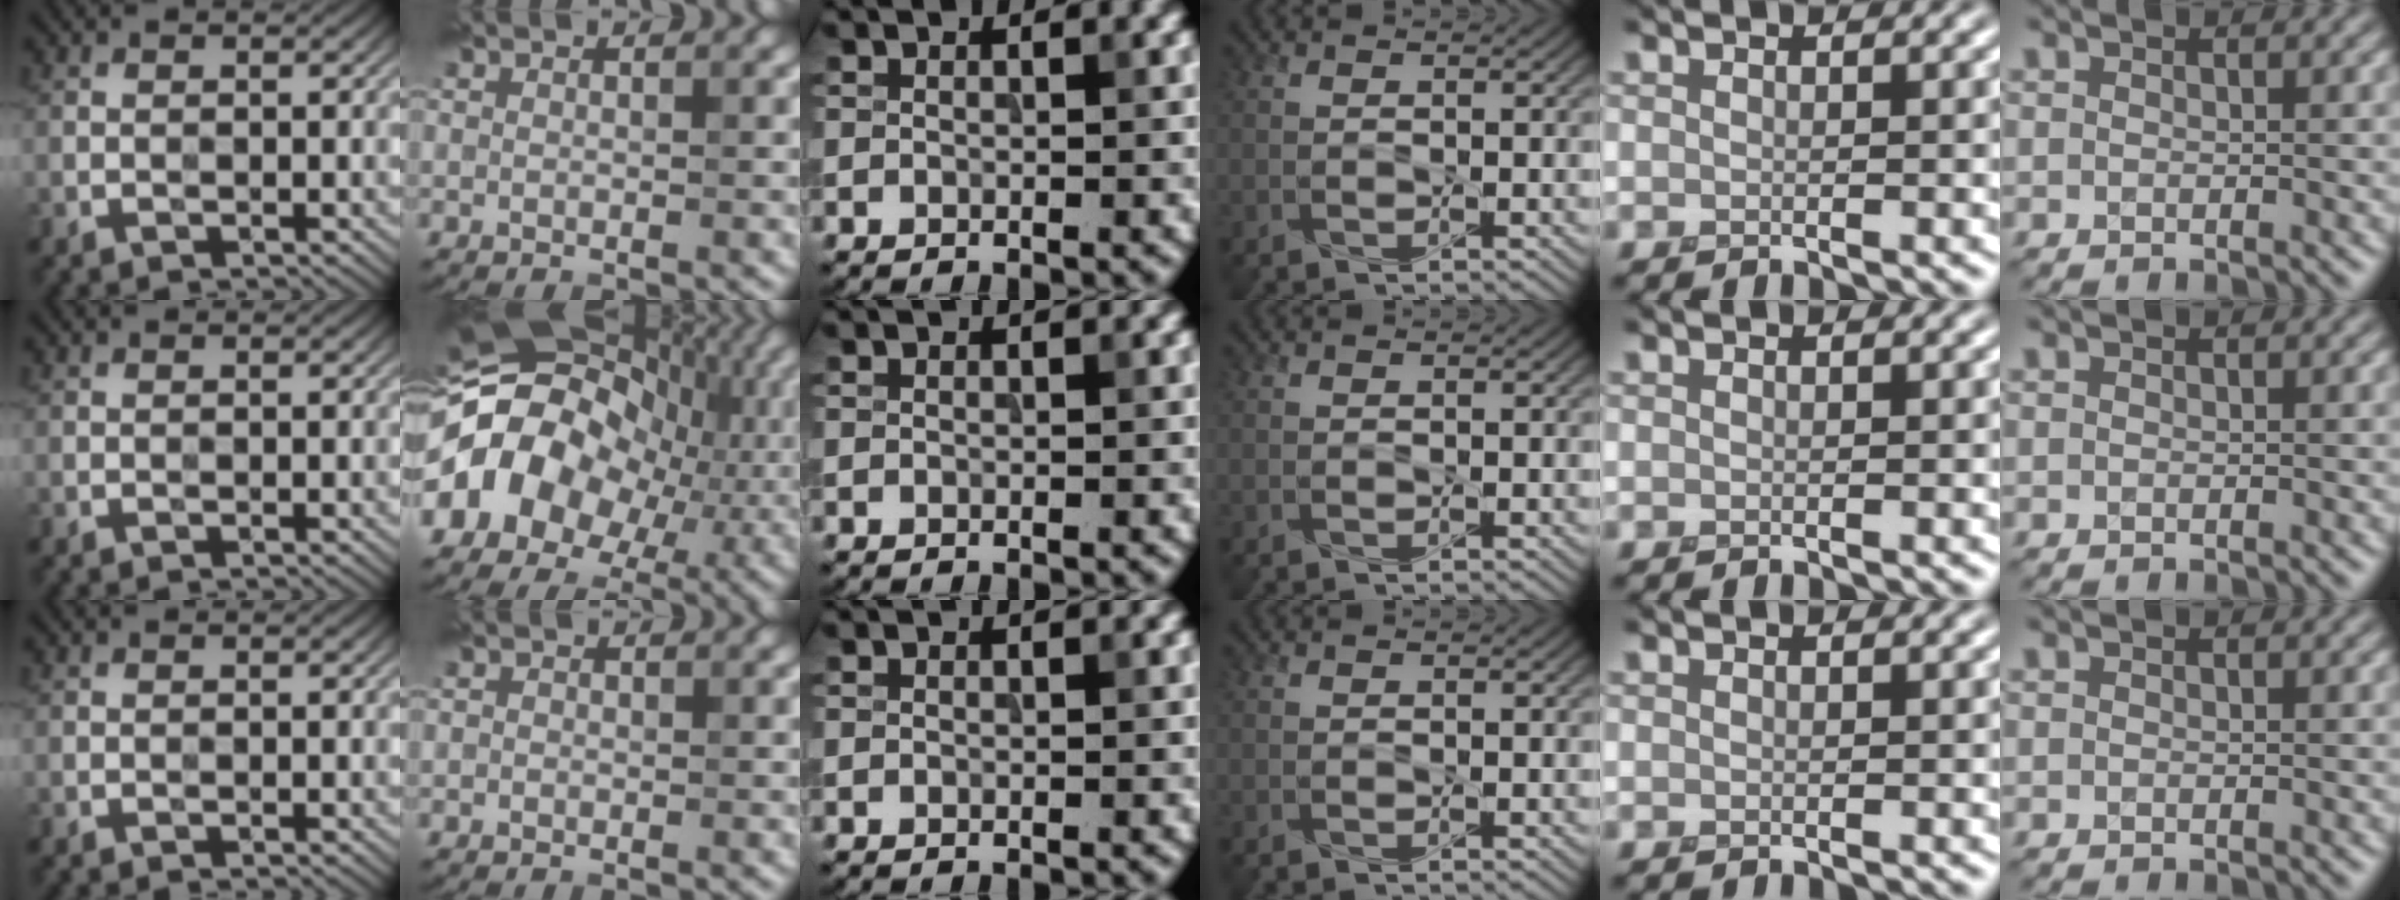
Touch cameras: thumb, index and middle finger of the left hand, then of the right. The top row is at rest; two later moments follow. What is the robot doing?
{"motion": "press", "object": "joystick"}